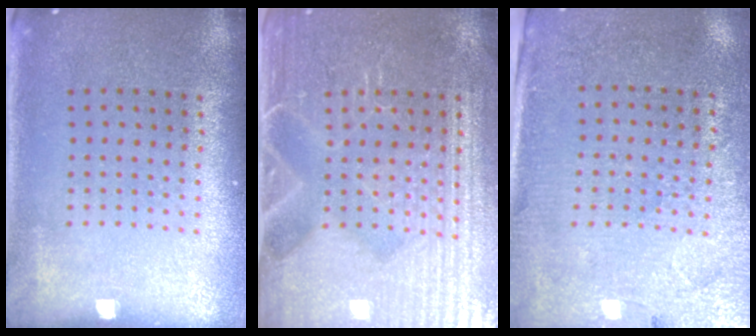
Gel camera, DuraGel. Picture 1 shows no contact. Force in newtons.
{"total": 4.7, "press": 4.5, "slide": 1.5}
{"total": 2.9, "press": 2.7, "slide": 1.1}